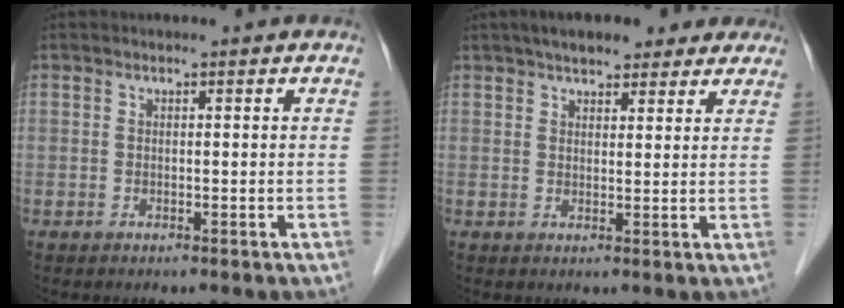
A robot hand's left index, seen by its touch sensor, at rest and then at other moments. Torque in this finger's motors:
{"motor_torque": [0.28, -0.28, 0.15, 0.03]}